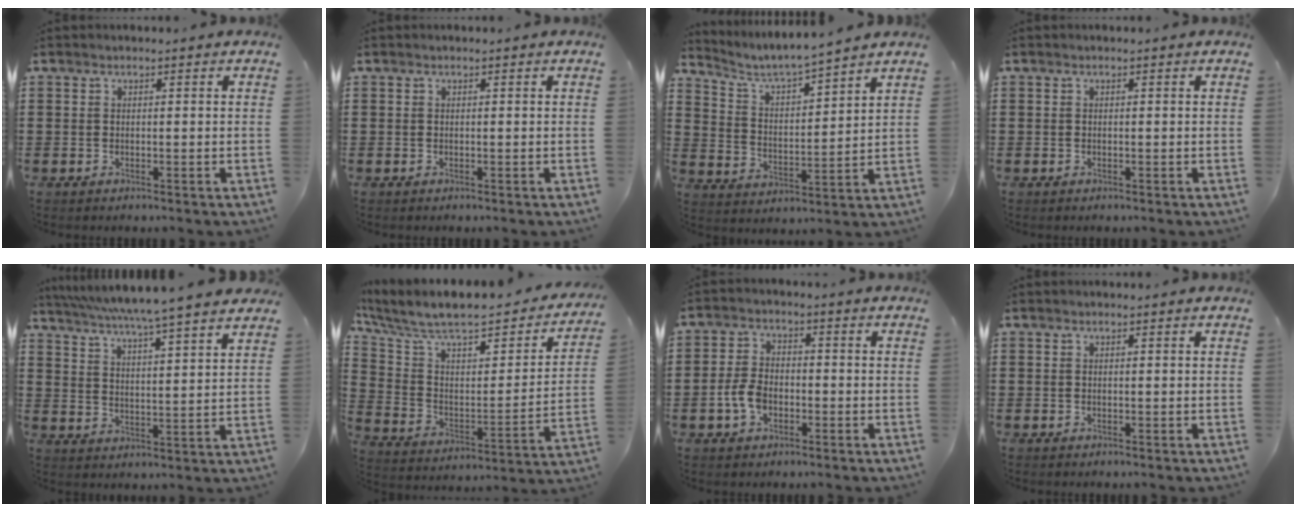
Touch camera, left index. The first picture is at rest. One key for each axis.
{"total": 0.0}
{"total": 4.8, "fx": 4.5, "fy": -0.1, "fz": 1.7, "tx": -0.056, "ty": -0.035, "tz": 0.070}
{"total": 0.0}
{"total": 5.8, "fx": 5.1, "fy": -1.5, "fz": 2.4, "tx": -0.068, "ty": -0.043, "tz": 0.082}
{"total": 8.6, "fx": 6.9, "fy": 2.1, "fz": 4.6, "tx": -0.123, "ty": -0.058, "tz": 0.114}
{"total": 5.0, "fx": -1.6, "fy": 3.0, "fz": 3.6, "tx": -0.091, "ty": -0.002, "tz": -0.035}
{"total": 0.0}